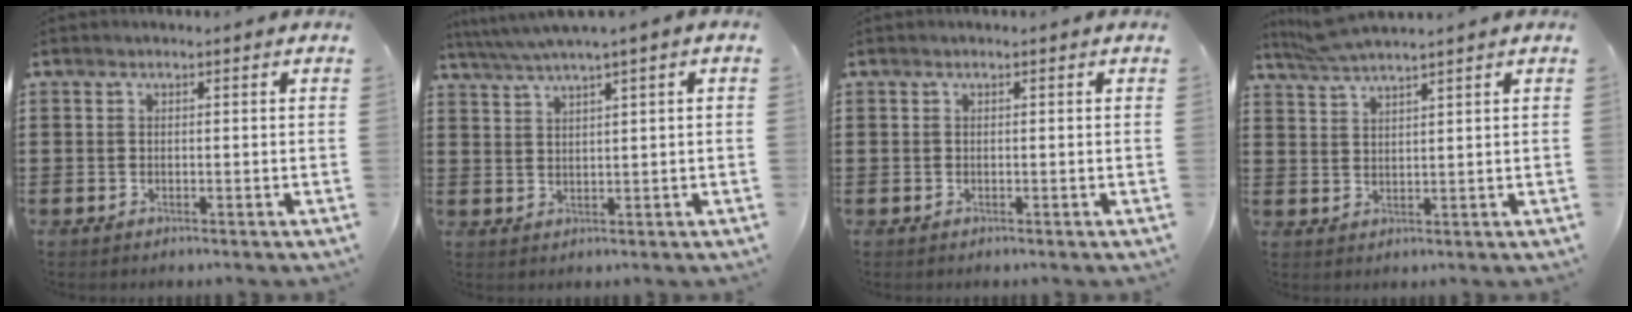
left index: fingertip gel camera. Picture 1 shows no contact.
{"total": 2.7, "force": [1.7, -0.4, 2.0], "torque": [-0.042, -0.004, 0.029]}
{"total": 0.0}
{"total": 3.5, "force": [3.2, -0.3, 1.4], "torque": [-0.038, -0.005, 0.060]}